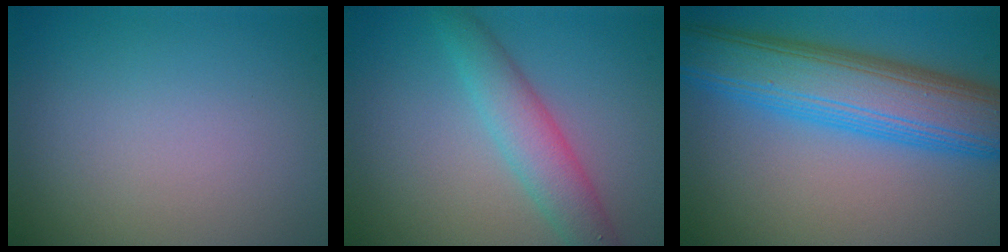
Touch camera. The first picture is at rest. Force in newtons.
{"total": 4.0, "press": 4.0, "slide": 0.1}
{"total": 9.6, "press": 9.6, "slide": 0.1}